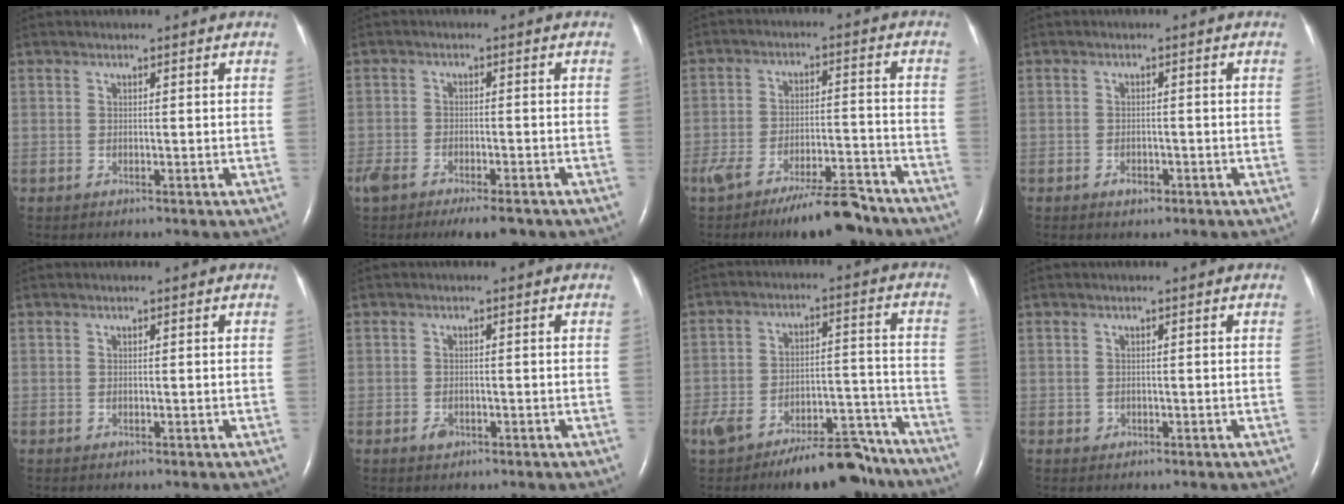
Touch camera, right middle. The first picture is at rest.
{"total": 9.7, "force": [-7.1, 3.3, 5.8], "torque": [-0.102, -0.011, -0.109]}
{"total": 11.4, "force": [-9.3, 2.3, 6.2], "torque": [-0.095, 0.000, -0.148]}
{"total": 1.6, "force": [-1.0, 0.9, 0.9], "torque": [-0.016, 0.002, -0.013]}
{"total": 0.0}
{"total": 1.2, "force": [-0.7, 0.7, 0.7], "torque": [-0.014, 0.001, -0.009]}
{"total": 14.8, "force": [-12.0, 5.0, 7.1], "torque": [-0.105, 0.040, -0.188]}
{"total": 0.6, "force": [-0.2, 0.5, 0.0], "torque": [-0.002, 0.003, -0.004]}